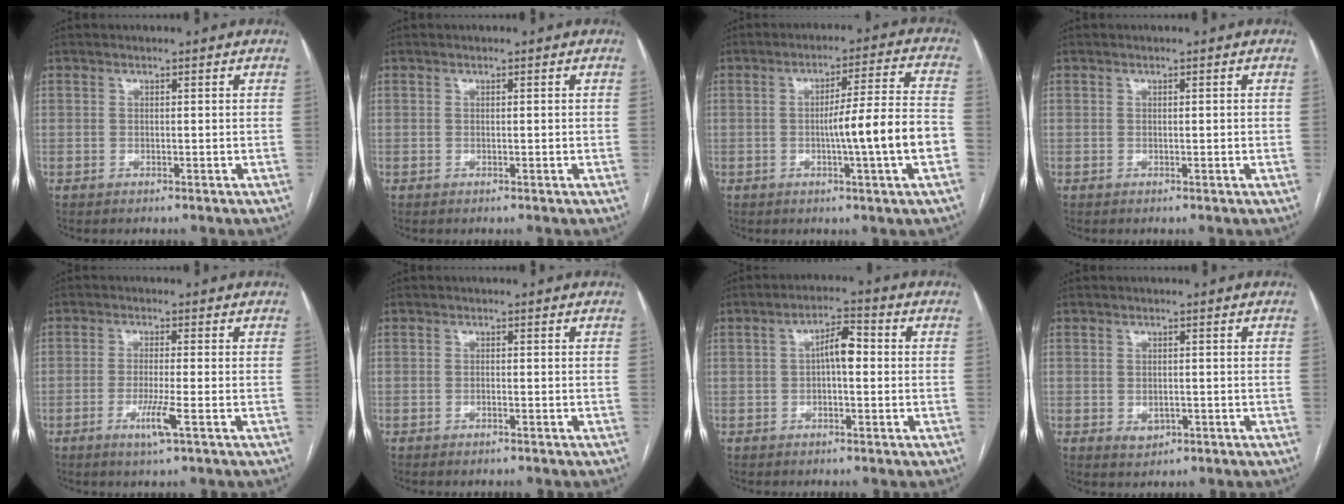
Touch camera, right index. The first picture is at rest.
{"total": 0.0}
{"total": 11.1, "force": [-2.5, -0.8, 10.8], "torque": [-0.164, 0.005, -0.040]}
{"total": 0.5, "force": [0.0, 0.0, 0.5], "torque": [-0.009, 0.000, 0.001]}
{"total": 4.2, "force": [-1.7, -0.4, 3.8], "torque": [-0.076, -0.011, -0.034]}
{"total": 0.8, "force": [-0.6, 0.1, 0.5], "torque": [-0.012, -0.001, -0.009]}
{"total": 4.7, "force": [0.1, 1.5, 4.4], "torque": [-0.073, 0.019, -0.001]}
{"total": 2.2, "force": [-0.6, 1.7, 1.3], "torque": [-0.020, -0.001, 0.001]}